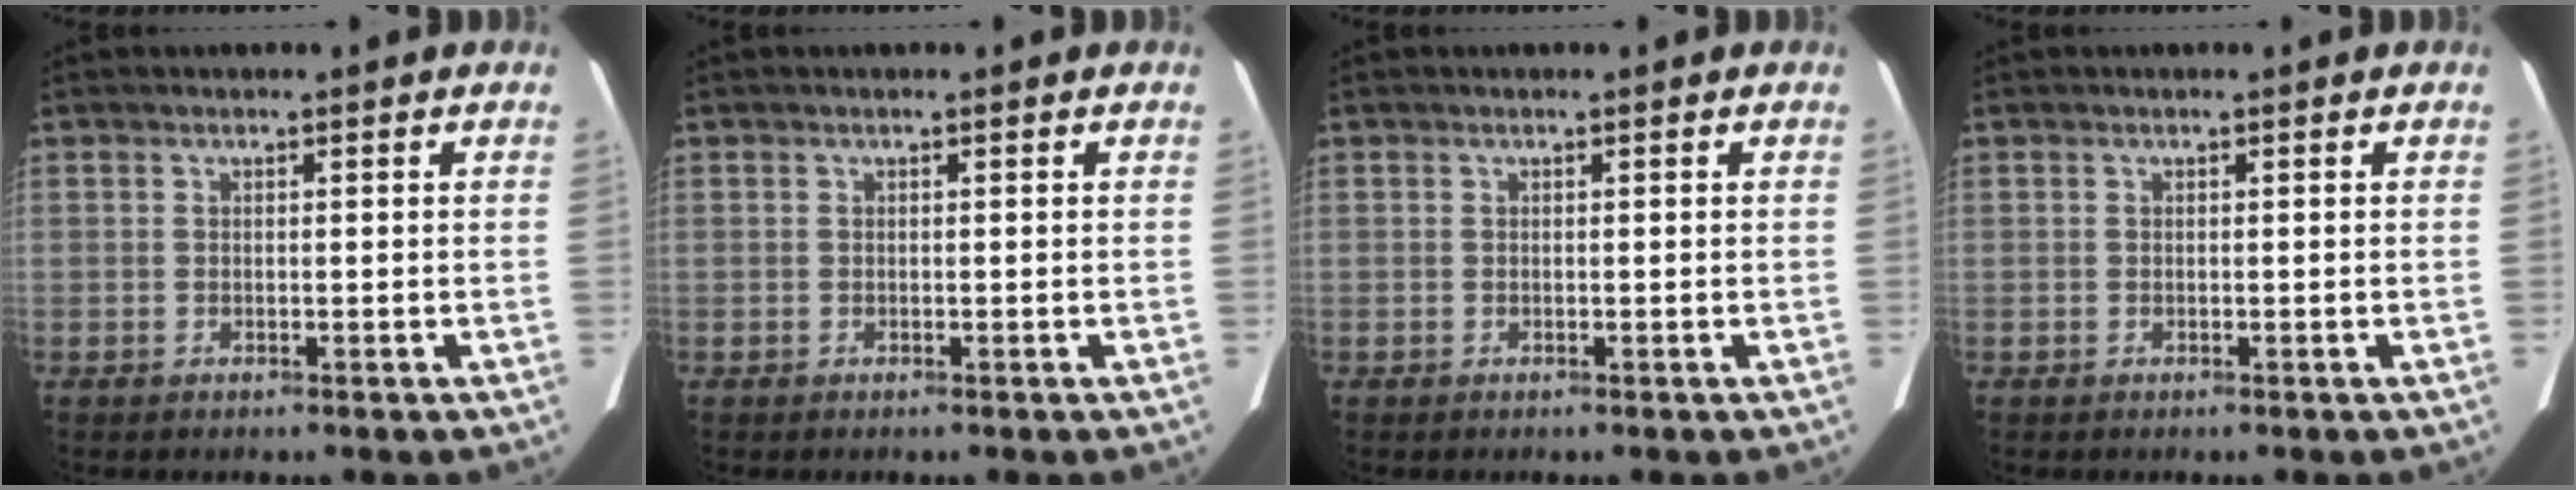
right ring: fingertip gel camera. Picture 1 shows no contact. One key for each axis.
{"total": 0.0}
{"total": 0.0}
{"total": 0.0}